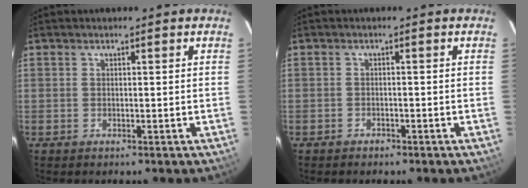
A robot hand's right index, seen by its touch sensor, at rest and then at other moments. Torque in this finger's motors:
{"motor_torque": [0.06, 0.01, -0.06, -0.04]}